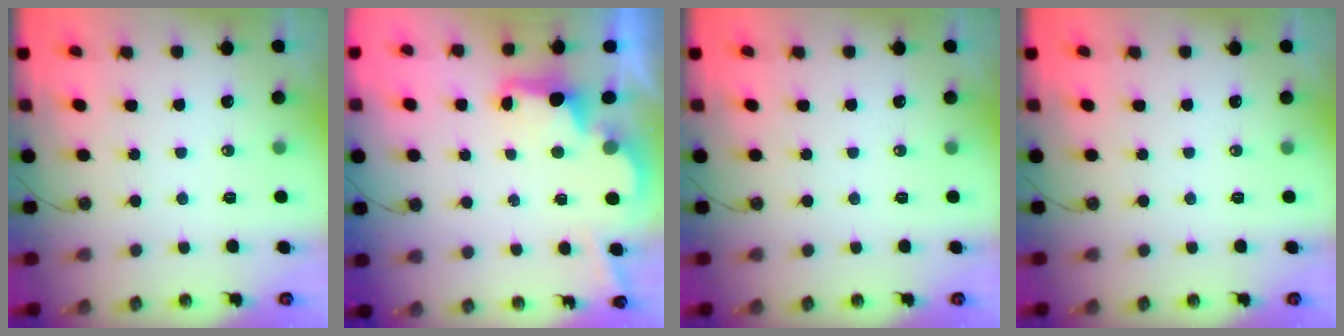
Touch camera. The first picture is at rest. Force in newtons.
{"total": 2.7, "press": 2.6, "slide": 0.8}
{"total": 0.0}
{"total": 0.0}